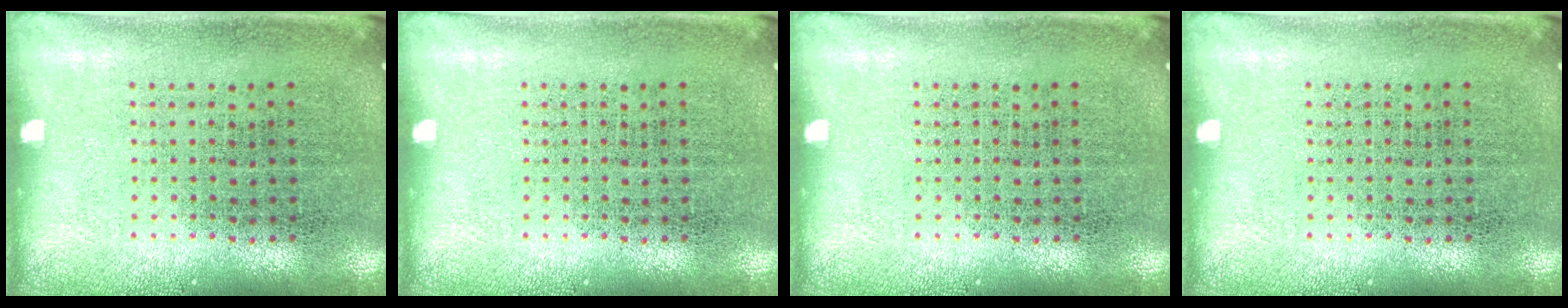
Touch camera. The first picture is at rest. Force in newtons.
{"total": 0.0}
{"total": 0.0}
{"total": 0.0}